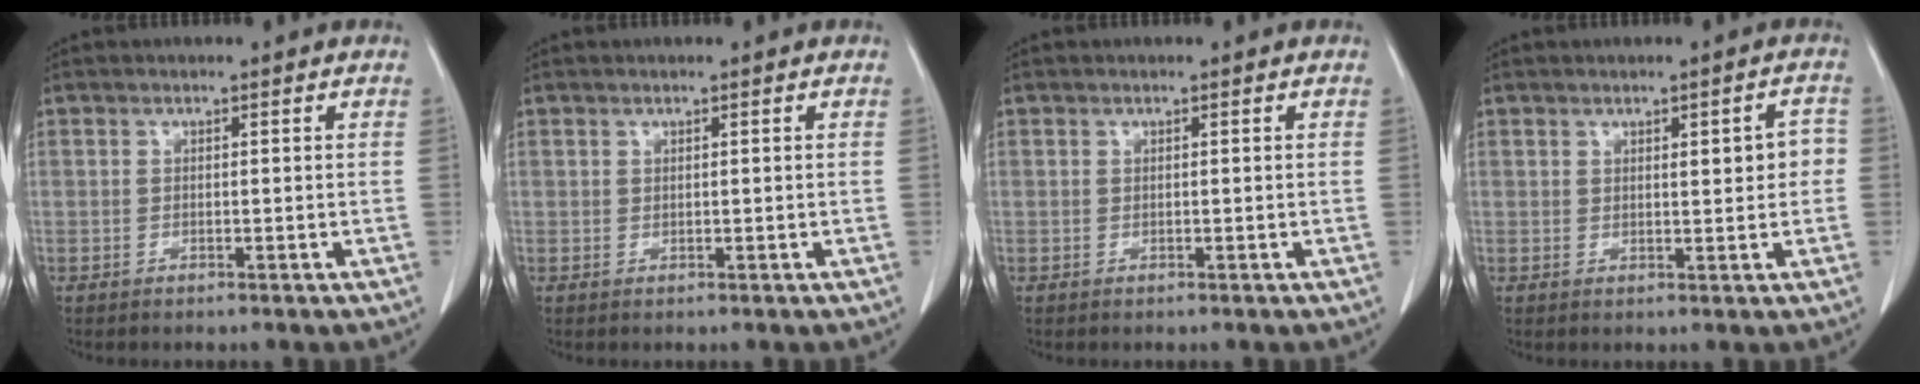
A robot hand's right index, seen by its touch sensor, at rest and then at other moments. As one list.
[{"total": 0.0}, {"total": 0.0}, {"total": 3.6, "force": [0.5, 1.3, 3.3], "torque": [-0.037, 0.011, 0.007]}]